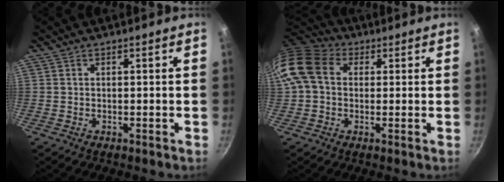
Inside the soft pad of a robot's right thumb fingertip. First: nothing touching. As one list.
[{"total": 11.7, "force": [1.8, 9.1, 7.0], "torque": [-0.119, 0.023, 0.014]}]